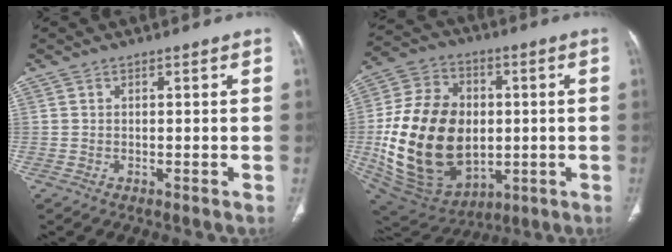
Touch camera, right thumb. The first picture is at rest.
{"total": 26.7, "force": [-1.2, 18.8, 18.9], "torque": [-0.345, 0.001, 0.007]}